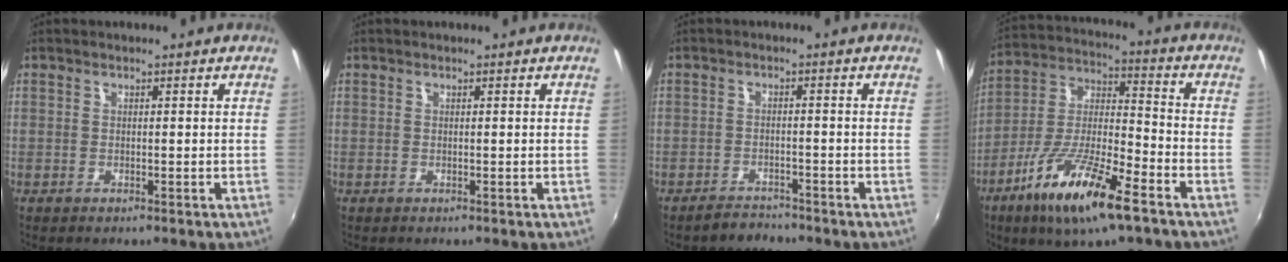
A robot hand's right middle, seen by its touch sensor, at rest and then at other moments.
{"total": 0.0}
{"total": 3.3, "force": [-3.0, 1.1, 0.5], "torque": [-0.023, 0.000, -0.050]}
{"total": 17.2, "force": [-9.9, 3.9, 13.5], "torque": [-0.265, -0.027, -0.185]}